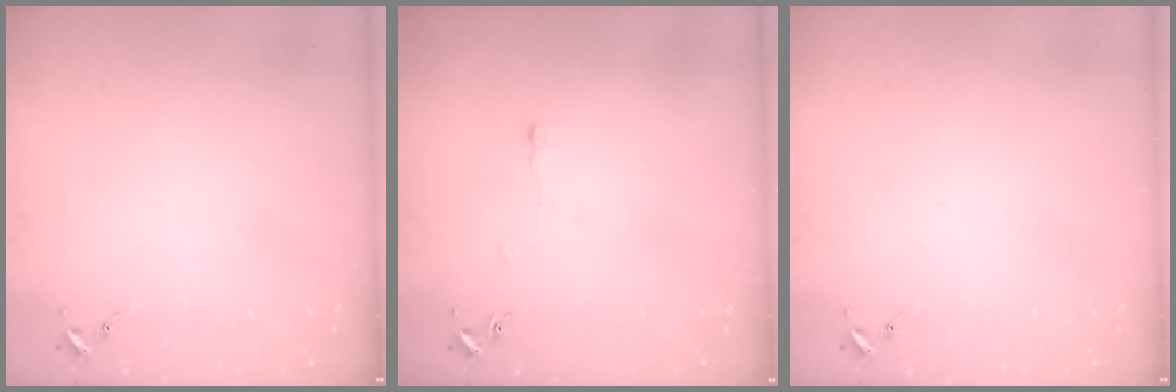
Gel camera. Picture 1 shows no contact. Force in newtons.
{"total": 3.3, "press": 3.3, "slide": 0.3}
{"total": 0.0}